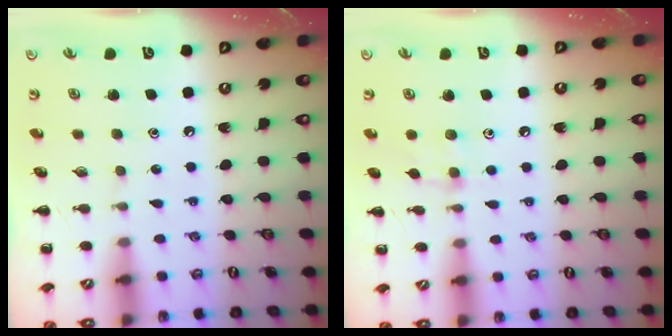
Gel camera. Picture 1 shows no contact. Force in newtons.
{"total": 4.2, "press": 4.0, "slide": 1.1}